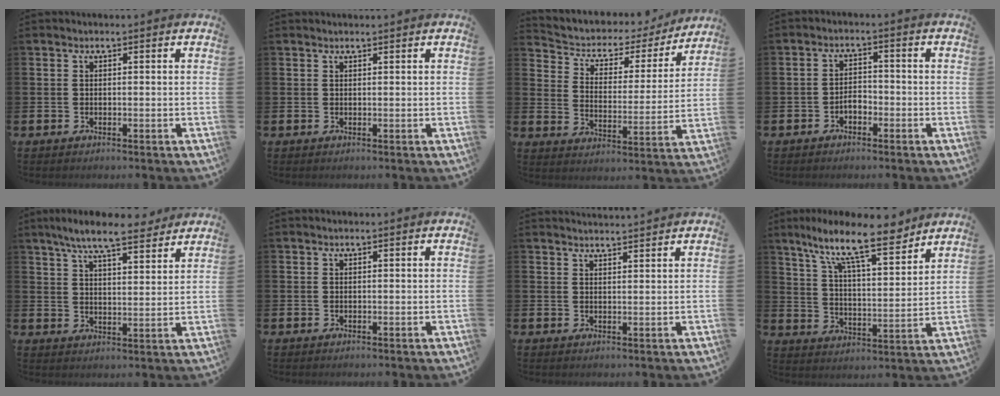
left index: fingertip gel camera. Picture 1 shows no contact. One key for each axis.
{"total": 0.6, "fx": 0.6, "fy": 0.0, "fz": 0.0, "tx": 0.004, "ty": -0.001, "tz": 0.010}
{"total": 4.8, "fx": 3.7, "fy": 2.8, "fz": 1.2, "tx": -0.051, "ty": -0.029, "tz": 0.053}
{"total": 2.1, "fx": -1.4, "fy": 1.2, "fz": 1.0, "tx": -0.017, "ty": 0.006, "tz": -0.032}
{"total": 8.2, "fx": 7.4, "fy": 1.3, "fz": 3.3, "tx": -0.072, "ty": -0.032, "tz": 0.131}
{"total": 0.0}
{"total": 2.3, "fx": 2.3, "fy": -0.1, "fz": 0.0, "tx": 0.007, "ty": -0.016, "tz": 0.039}
{"total": 12.0, "fx": 9.8, "fy": 2.3, "fz": 6.6, "tx": -0.137, "ty": -0.054, "tz": 0.166}